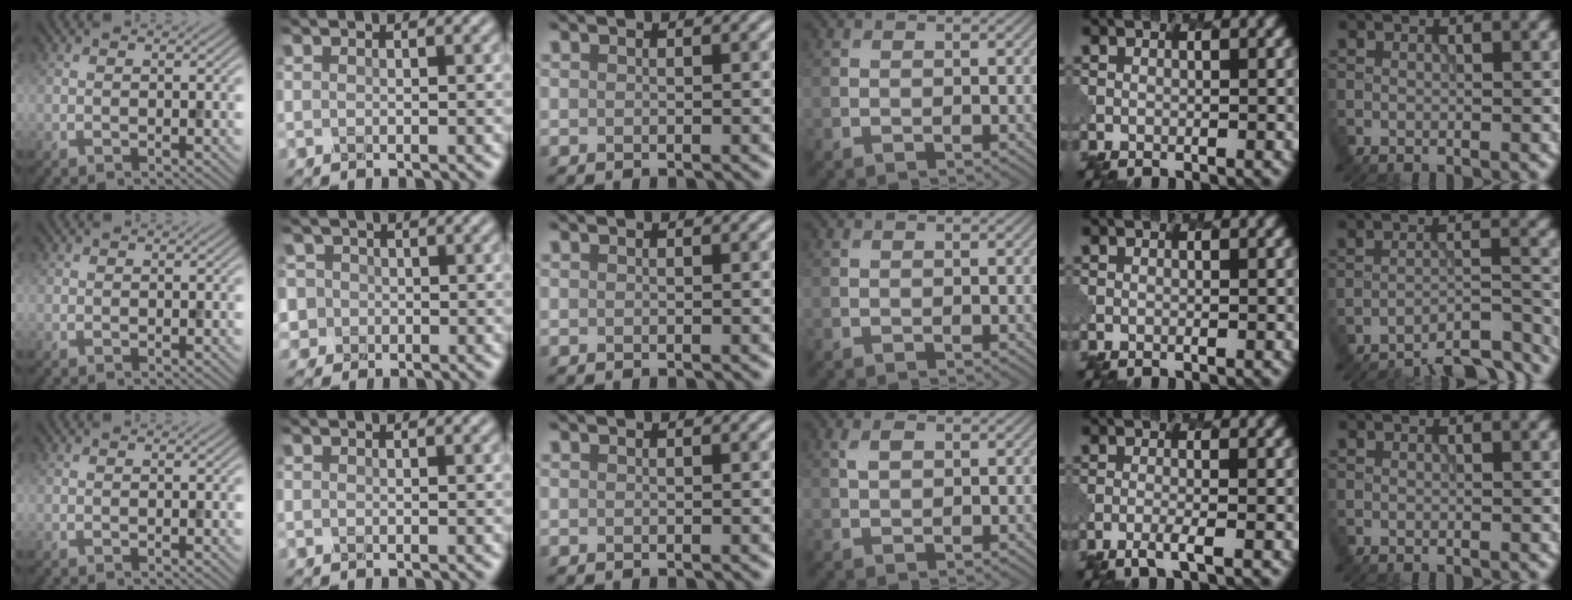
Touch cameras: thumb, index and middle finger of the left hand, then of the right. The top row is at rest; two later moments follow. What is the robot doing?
{"motion": "extract", "object": "pen bag"}